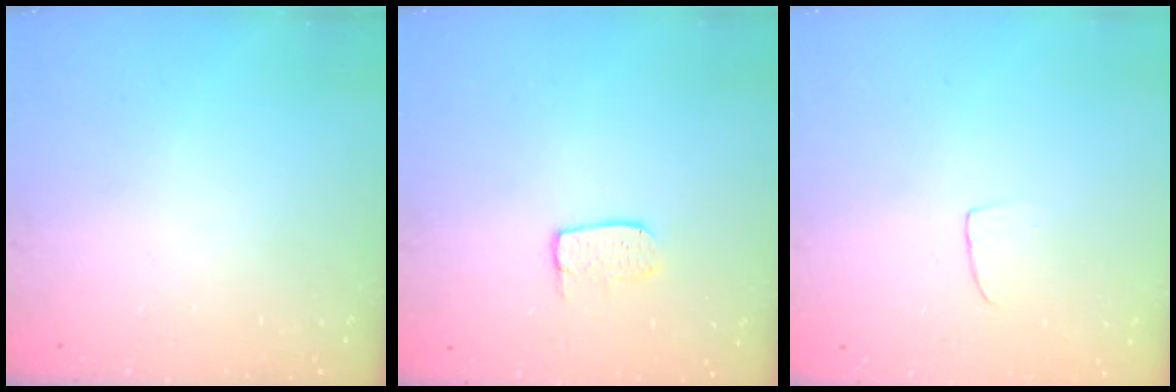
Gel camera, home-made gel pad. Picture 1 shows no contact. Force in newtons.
{"total": 5.5, "press": 5.5, "slide": 0.3}
{"total": 4.3, "press": 4.3, "slide": 0.3}